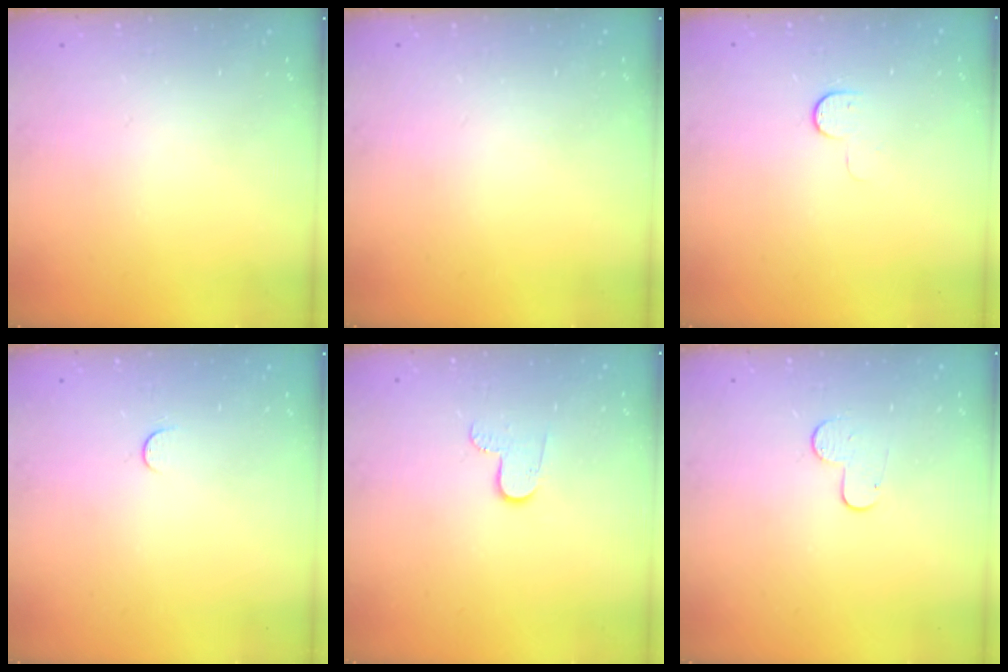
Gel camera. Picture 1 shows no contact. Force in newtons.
{"total": 0.0}
{"total": 4.9, "press": 4.9, "slide": 0.5}
{"total": 3.1, "press": 3.1, "slide": 0.4}
{"total": 5.2, "press": 5.2, "slide": 0.5}
{"total": 6.6, "press": 6.5, "slide": 0.6}